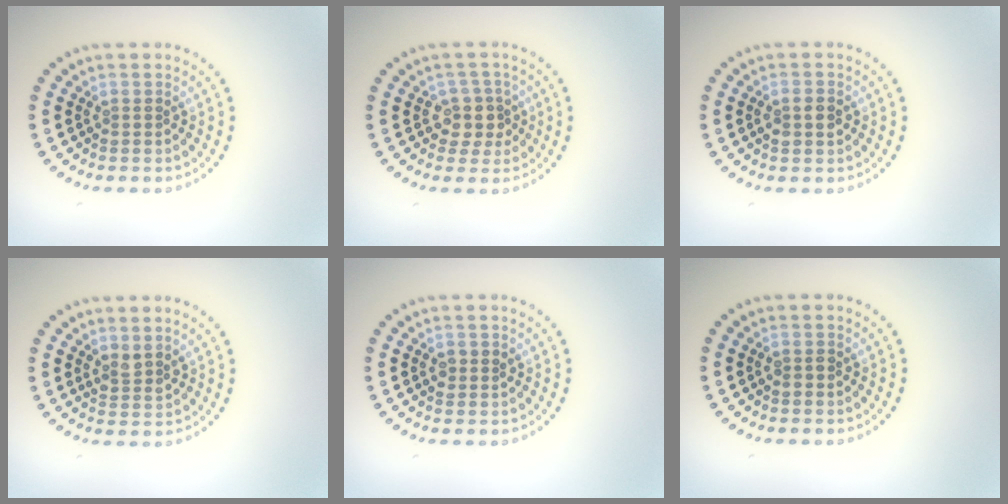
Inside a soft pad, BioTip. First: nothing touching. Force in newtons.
{"total": 2.5, "press": 2.0, "slide": 1.4}
{"total": 1.5, "press": 1.4, "slide": 0.3}
{"total": 1.5, "press": 1.2, "slide": 0.9}
{"total": 1.5, "press": 1.5, "slide": 0.2}
{"total": 0.9, "press": 0.9, "slide": 0.1}